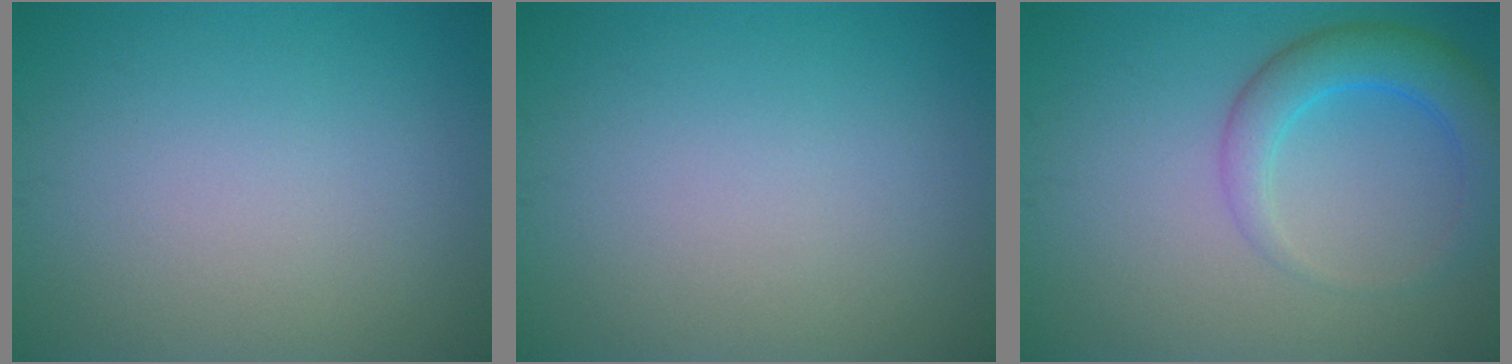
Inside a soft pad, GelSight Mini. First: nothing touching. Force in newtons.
{"total": 0.0}
{"total": 4.2, "press": 4.2, "slide": 0.3}